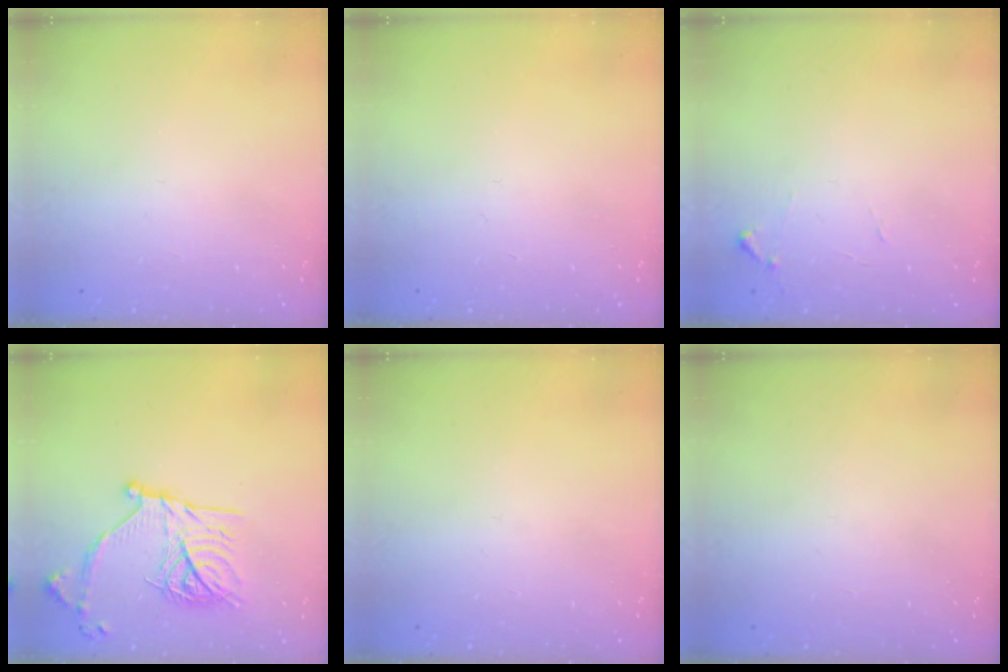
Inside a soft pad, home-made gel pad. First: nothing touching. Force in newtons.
{"total": 0.0}
{"total": 5.8, "press": 5.7, "slide": 0.4}
{"total": 19.4, "press": 19.3, "slide": 1.5}
{"total": 0.0}
{"total": 0.0}